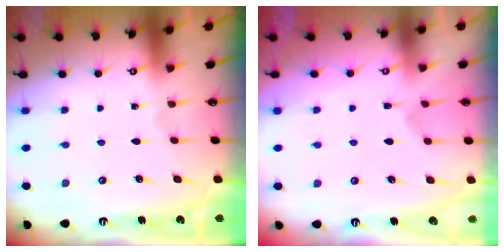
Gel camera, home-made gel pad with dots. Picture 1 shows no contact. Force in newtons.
{"total": 2.9, "press": 2.7, "slide": 1.1}